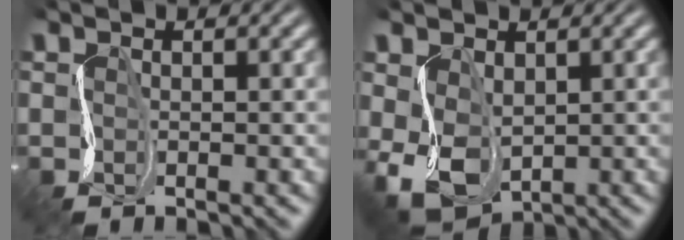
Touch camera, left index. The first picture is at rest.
{"total": 4.1, "force": [-0.7, 3.1, 2.6], "torque": [-0.085, -0.012, -0.001]}